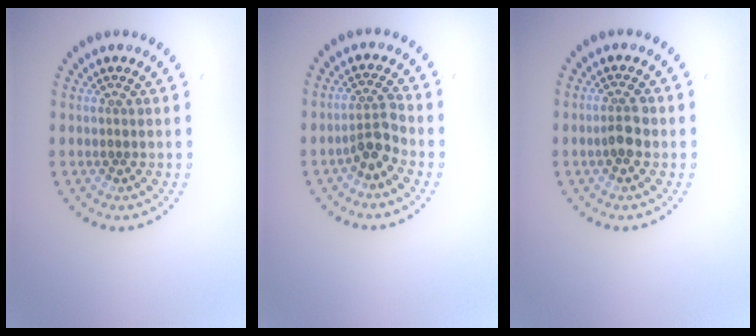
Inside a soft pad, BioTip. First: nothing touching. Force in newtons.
{"total": 2.4, "press": 1.8, "slide": 1.5}
{"total": 1.8, "press": 1.8, "slide": 0.5}